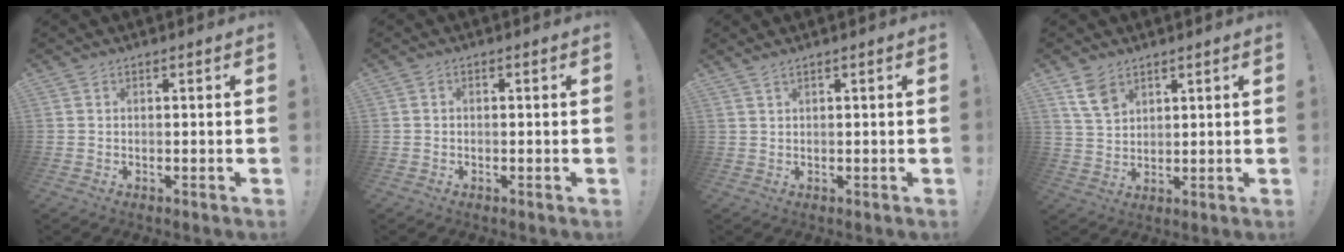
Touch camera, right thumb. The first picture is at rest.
{"total": 0.6, "force": [-0.4, 0.4, 0.3], "torque": [-0.010, 0.002, -0.005]}
{"total": 1.5, "force": [1.3, 0.0, 0.8], "torque": [-0.018, -0.004, 0.025]}
{"total": 7.5, "force": [4.8, 4.3, 3.8], "torque": [-0.066, -0.018, 0.093]}